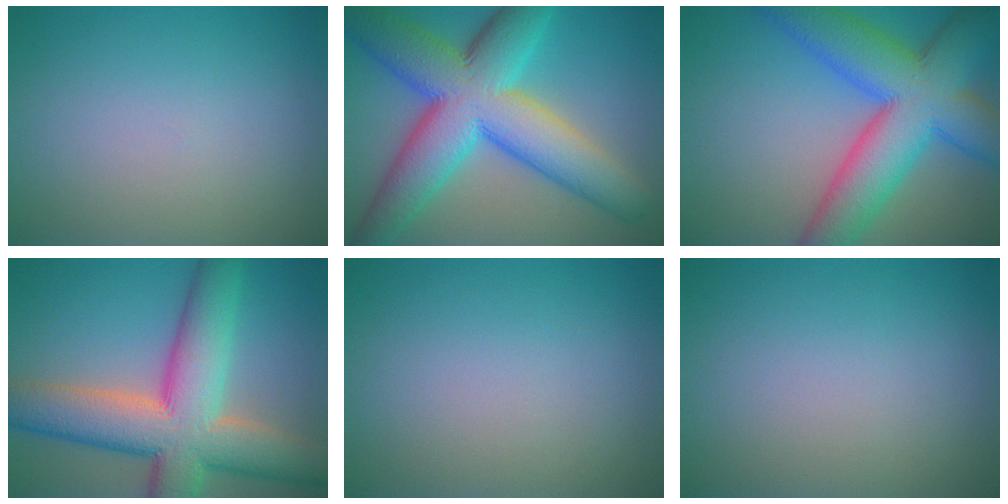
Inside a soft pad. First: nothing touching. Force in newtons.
{"total": 13.4, "press": 13.4, "slide": 0.3}
{"total": 12.1, "press": 12.1, "slide": 0.4}
{"total": 12.4, "press": 12.3, "slide": 1.1}
{"total": 0.0}
{"total": 0.0}